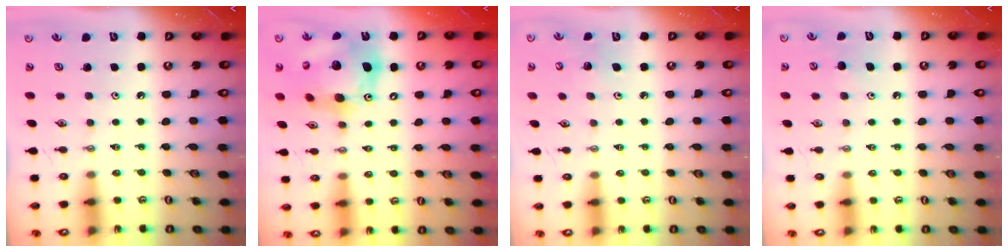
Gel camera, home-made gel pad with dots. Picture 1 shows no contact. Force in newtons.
{"total": 19.0, "press": 18.9, "slide": 2.5}
{"total": 4.8, "press": 4.6, "slide": 1.3}
{"total": 6.2, "press": 6.1, "slide": 1.1}